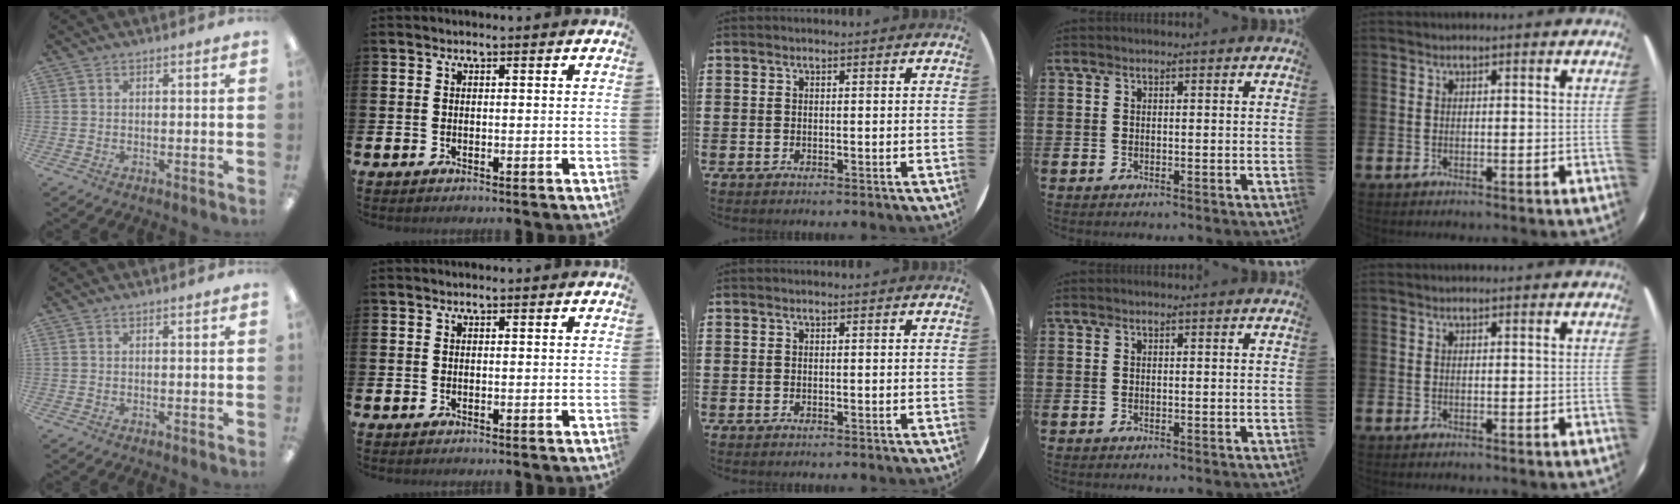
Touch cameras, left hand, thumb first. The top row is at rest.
{}